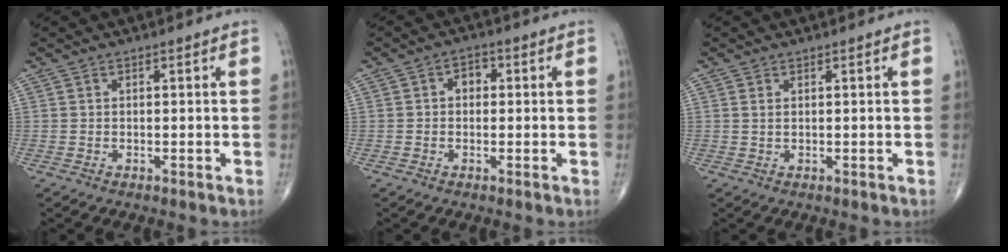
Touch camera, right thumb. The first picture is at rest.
{"total": 2.8, "force": [0.2, 2.1, 1.8], "torque": [-0.013, 0.013, -0.003]}
{"total": 0.6, "force": [0.3, 0.2, 0.5], "torque": [-0.012, 0.001, 0.007]}